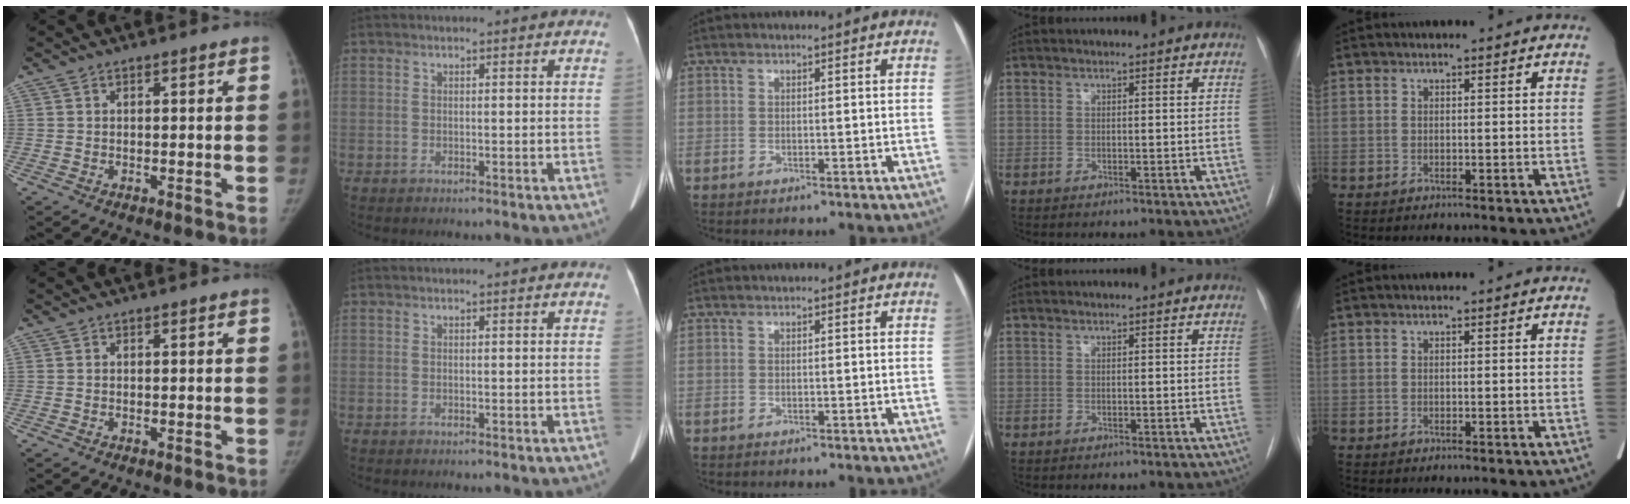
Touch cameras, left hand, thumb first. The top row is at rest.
{}